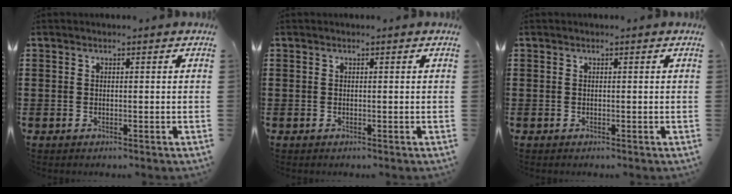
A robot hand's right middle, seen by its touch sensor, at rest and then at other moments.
{"total": 0.0}
{"total": 0.0}